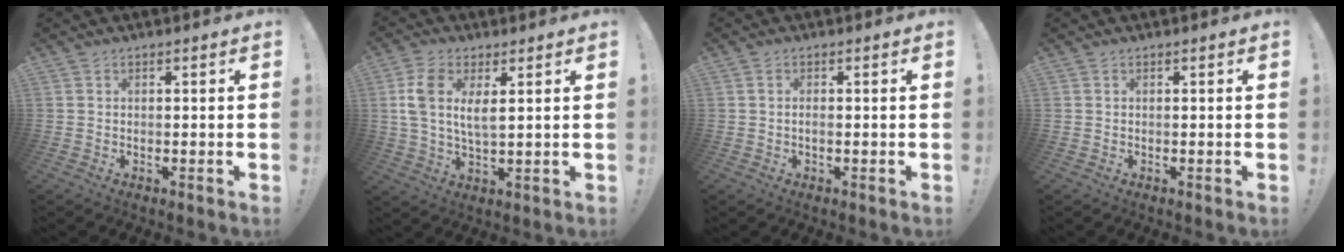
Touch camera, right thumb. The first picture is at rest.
{"total": 8.8, "force": [3.5, 4.0, 7.0], "torque": [-0.133, -0.016, 0.062]}
{"total": 1.1, "force": [-0.4, 0.4, 0.9], "torque": [-0.021, 0.004, -0.007]}
{"total": 0.0}